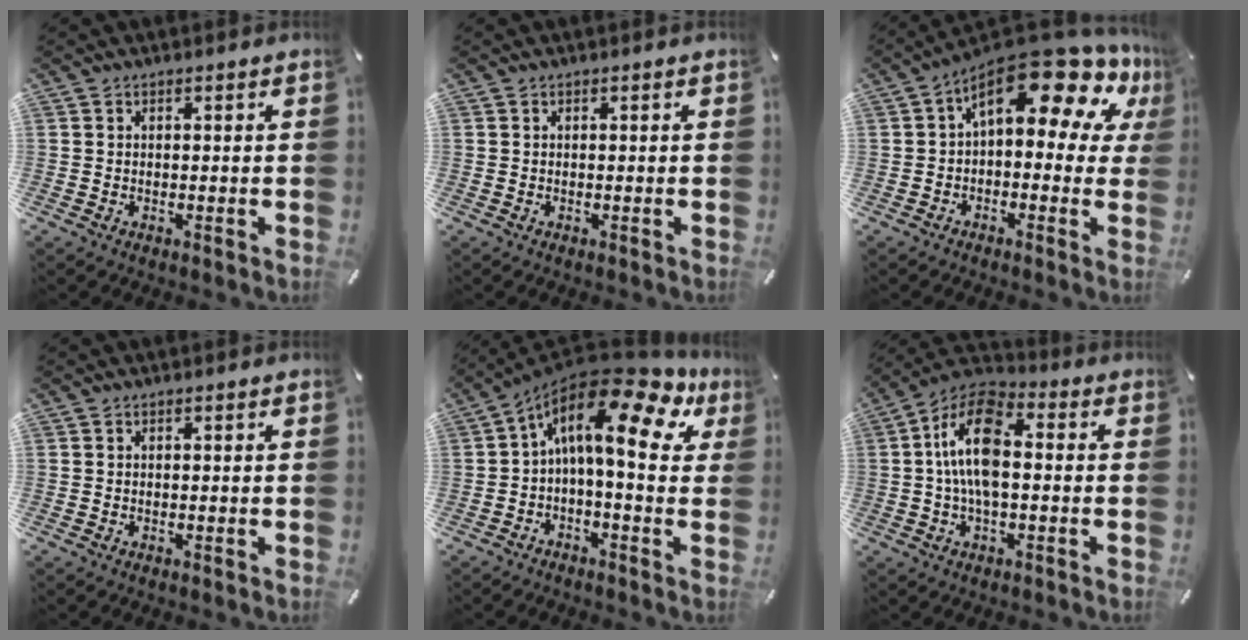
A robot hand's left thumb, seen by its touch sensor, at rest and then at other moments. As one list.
[{"total": 0.0}, {"total": 18.3, "force": [9.5, 7.4, 13.7], "torque": [-0.209, -0.082, 0.156]}, {"total": 0.0}, {"total": 16.6, "force": [5.6, 6.4, 14.3], "torque": [-0.251, -0.053, 0.080]}, {"total": 12.9, "force": [0.2, 6.6, 11.1], "torque": [-0.233, 0.005, 0.004]}]